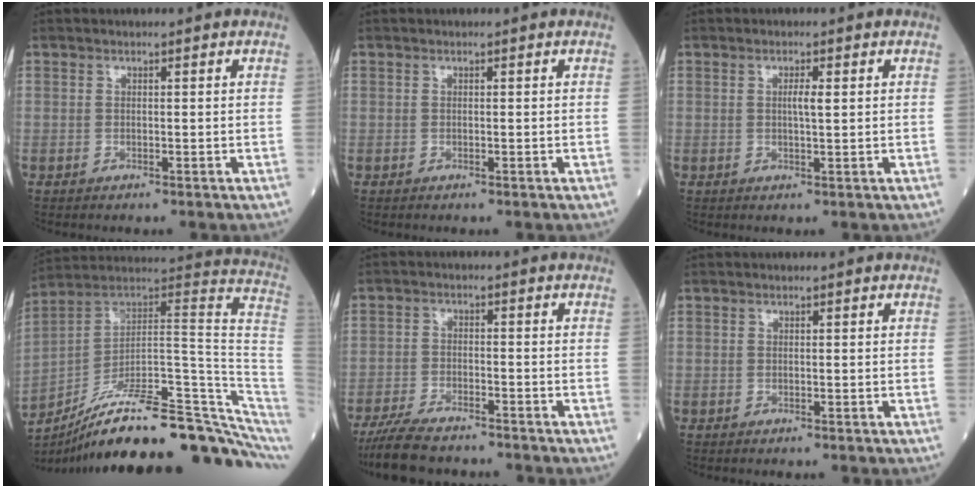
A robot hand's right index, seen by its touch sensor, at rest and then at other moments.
{"total": 0.0}
{"total": 1.8, "force": [0.4, 0.1, 1.8], "torque": [-0.033, 0.001, 0.006]}
{"total": 27.6, "force": [-19.3, 3.8, 19.4], "torque": [-0.185, 0.043, -0.292]}
{"total": 8.9, "force": [-7.7, 1.6, 4.1], "torque": [-0.074, -0.022, -0.131]}
{"total": 0.0}